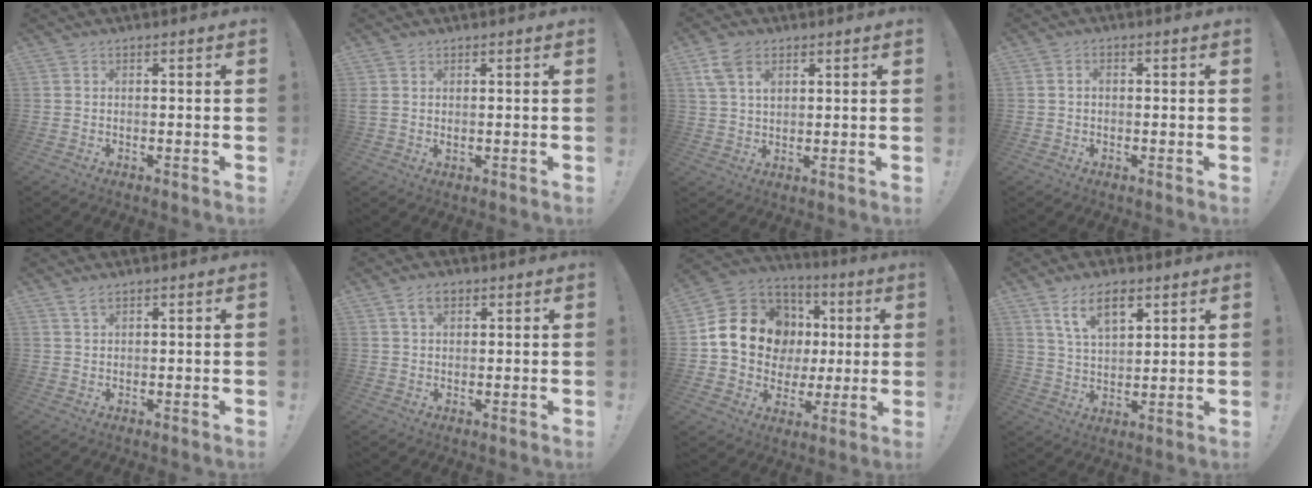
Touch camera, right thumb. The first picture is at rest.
{"total": 1.5, "force": [0.8, 0.7, 1.2], "torque": [-0.021, -0.001, 0.014]}
{"total": 6.8, "force": [3.4, 4.4, 3.9], "torque": [-0.071, -0.004, 0.066]}
{"total": 1.4, "force": [-0.3, 1.0, 1.0], "torque": [-0.022, 0.006, -0.004]}
{"total": 2.5, "force": [1.8, 1.0, 1.4], "torque": [-0.026, -0.005, 0.032]}
{"total": 4.5, "force": [2.3, 2.7, 2.8], "torque": [-0.049, 0.001, 0.042]}
{"total": 18.9, "force": [4.1, 15.4, 10.1], "torque": [-0.150, 0.001, 0.105]}
{"total": 10.4, "force": [6.2, 4.9, 6.8], "torque": [-0.121, -0.015, 0.113]}